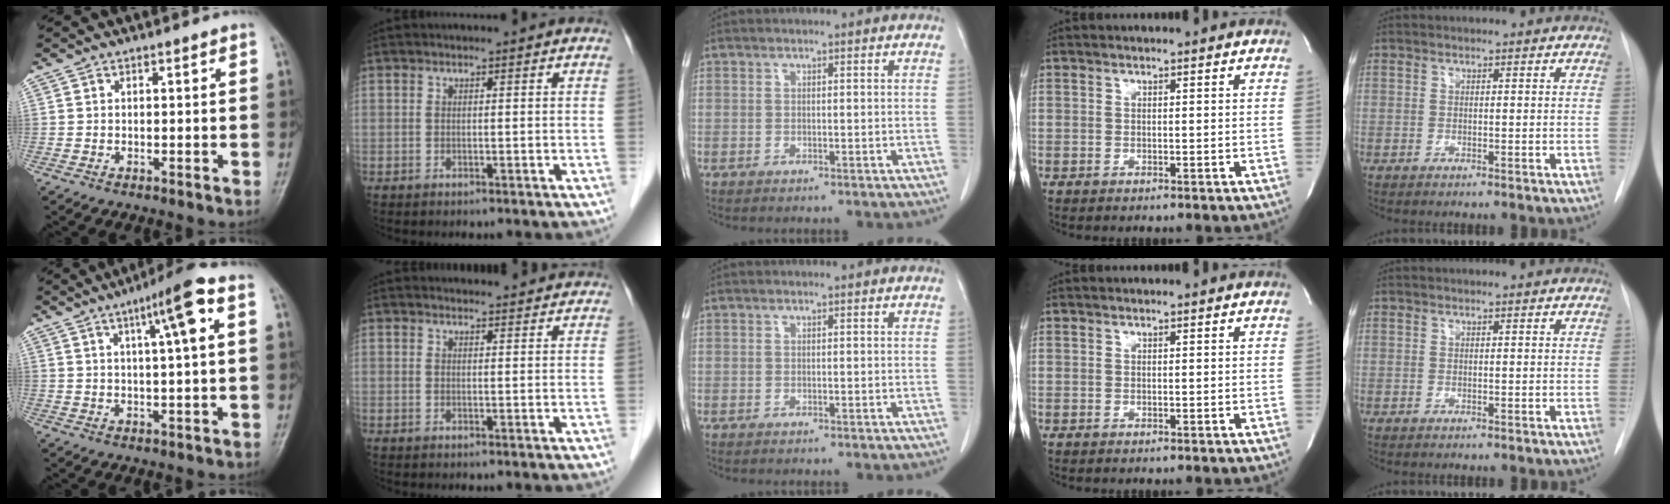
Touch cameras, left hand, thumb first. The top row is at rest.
{"thumb": {"total": 9.4, "force": [3.3, 1.1, 8.8], "torque": [-0.139, 0.009, 0.048]}, "index": {"total": 6.5, "force": [6.4, 1.0, 1.2], "torque": [-0.008, 0.012, 0.060]}}